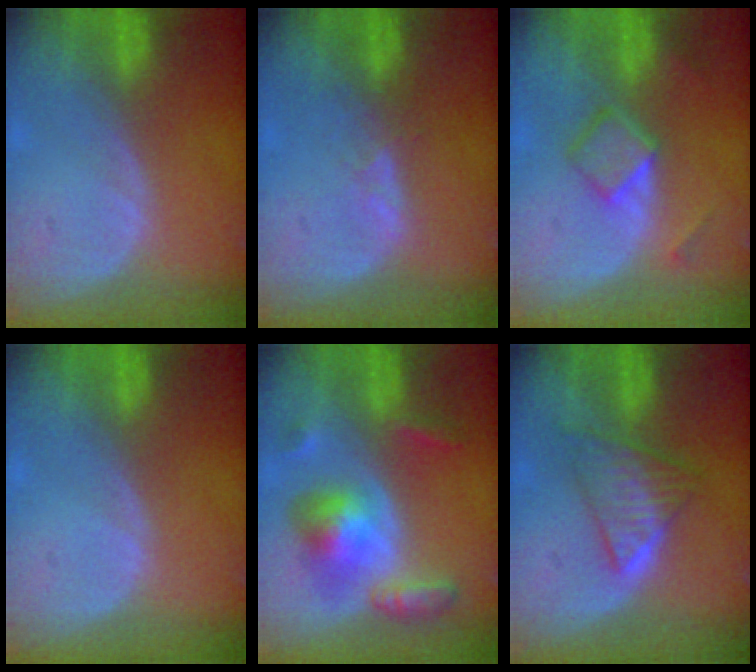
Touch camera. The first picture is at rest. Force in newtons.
{"total": 1.6, "press": 1.6, "slide": 0.3}
{"total": 4.6, "press": 4.5, "slide": 1.1}
{"total": 0.0}
{"total": 8.1, "press": 8.1, "slide": 0.6}
{"total": 5.8, "press": 5.8, "slide": 0.7}